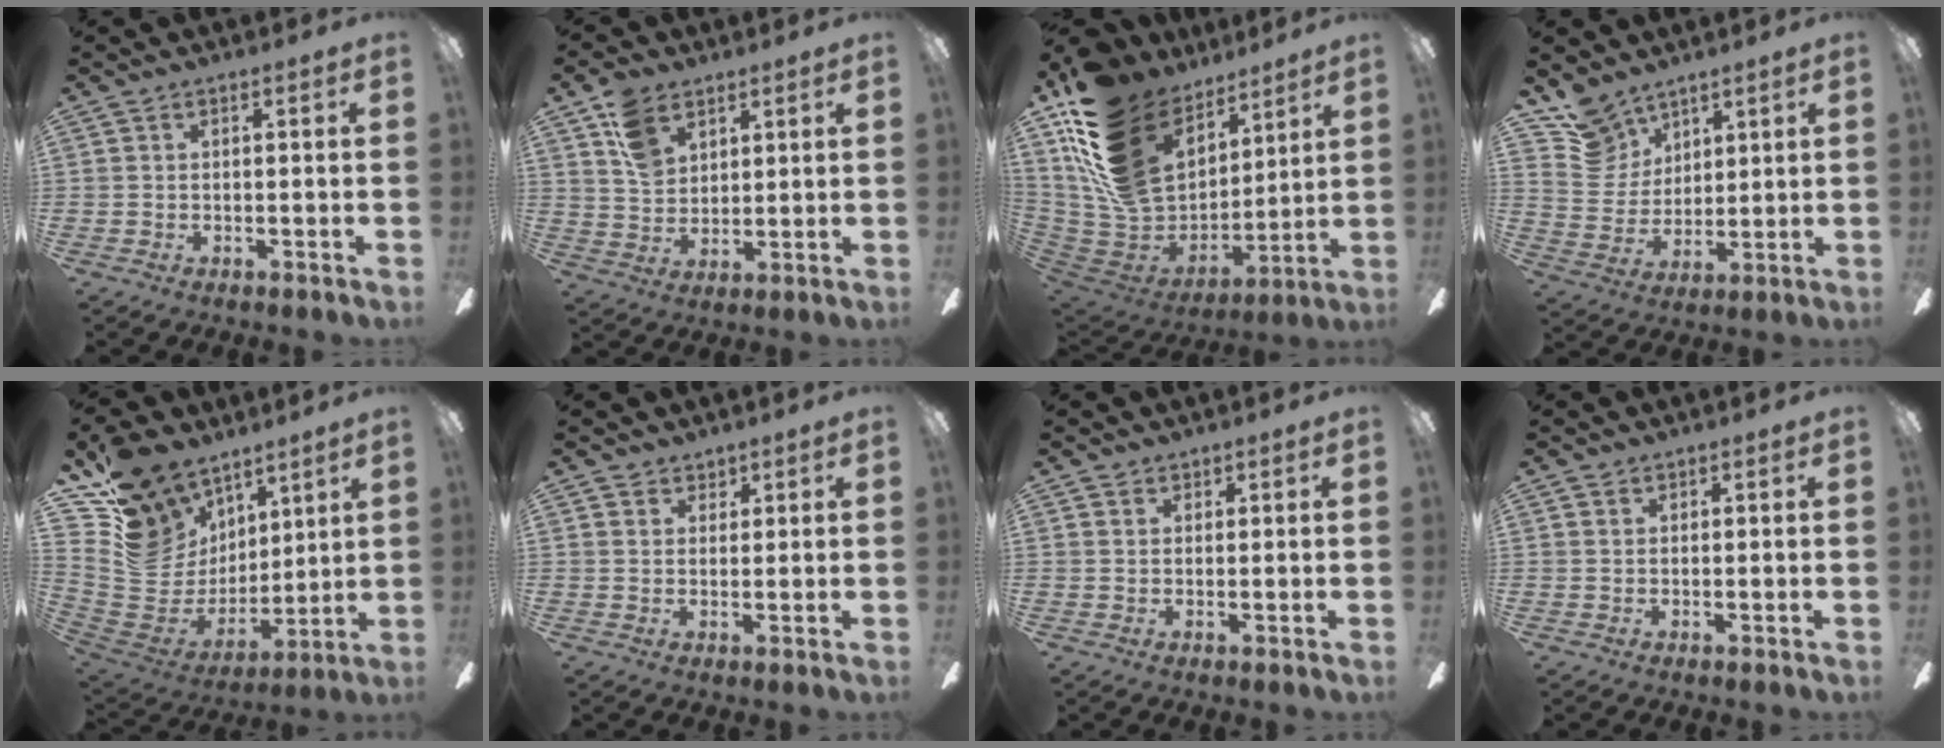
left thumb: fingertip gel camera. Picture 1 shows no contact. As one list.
[{"total": 9.3, "force": [5.7, 6.0, 4.3], "torque": [-0.080, -0.012, 0.108]}, {"total": 23.4, "force": [12.2, 15.6, 12.5], "torque": [-0.275, -0.067, 0.235]}, {"total": 11.1, "force": [8.8, 6.5, 1.4], "torque": [-0.051, -0.050, 0.178]}, {"total": 17.7, "force": [10.3, 12.9, 6.3], "torque": [-0.152, -0.068, 0.210]}, {"total": 2.4, "force": [1.8, 1.5, -0.2], "torque": [0.007, -0.003, 0.033]}, {"total": 1.4, "force": [1.1, 0.8, 0.1], "torque": [-0.001, 0.001, 0.021]}, {"total": 0.8, "force": [0.7, 0.5, 0.1], "torque": [-0.002, 0.001, 0.013]}]